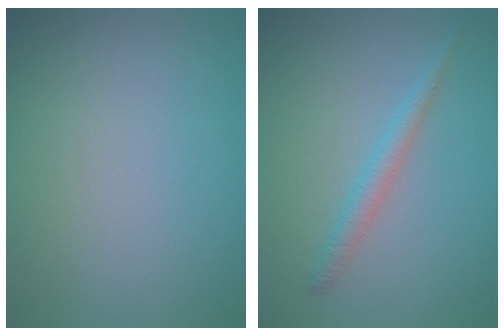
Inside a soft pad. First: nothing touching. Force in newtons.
{"total": 1.8, "press": 1.8, "slide": 0.1}